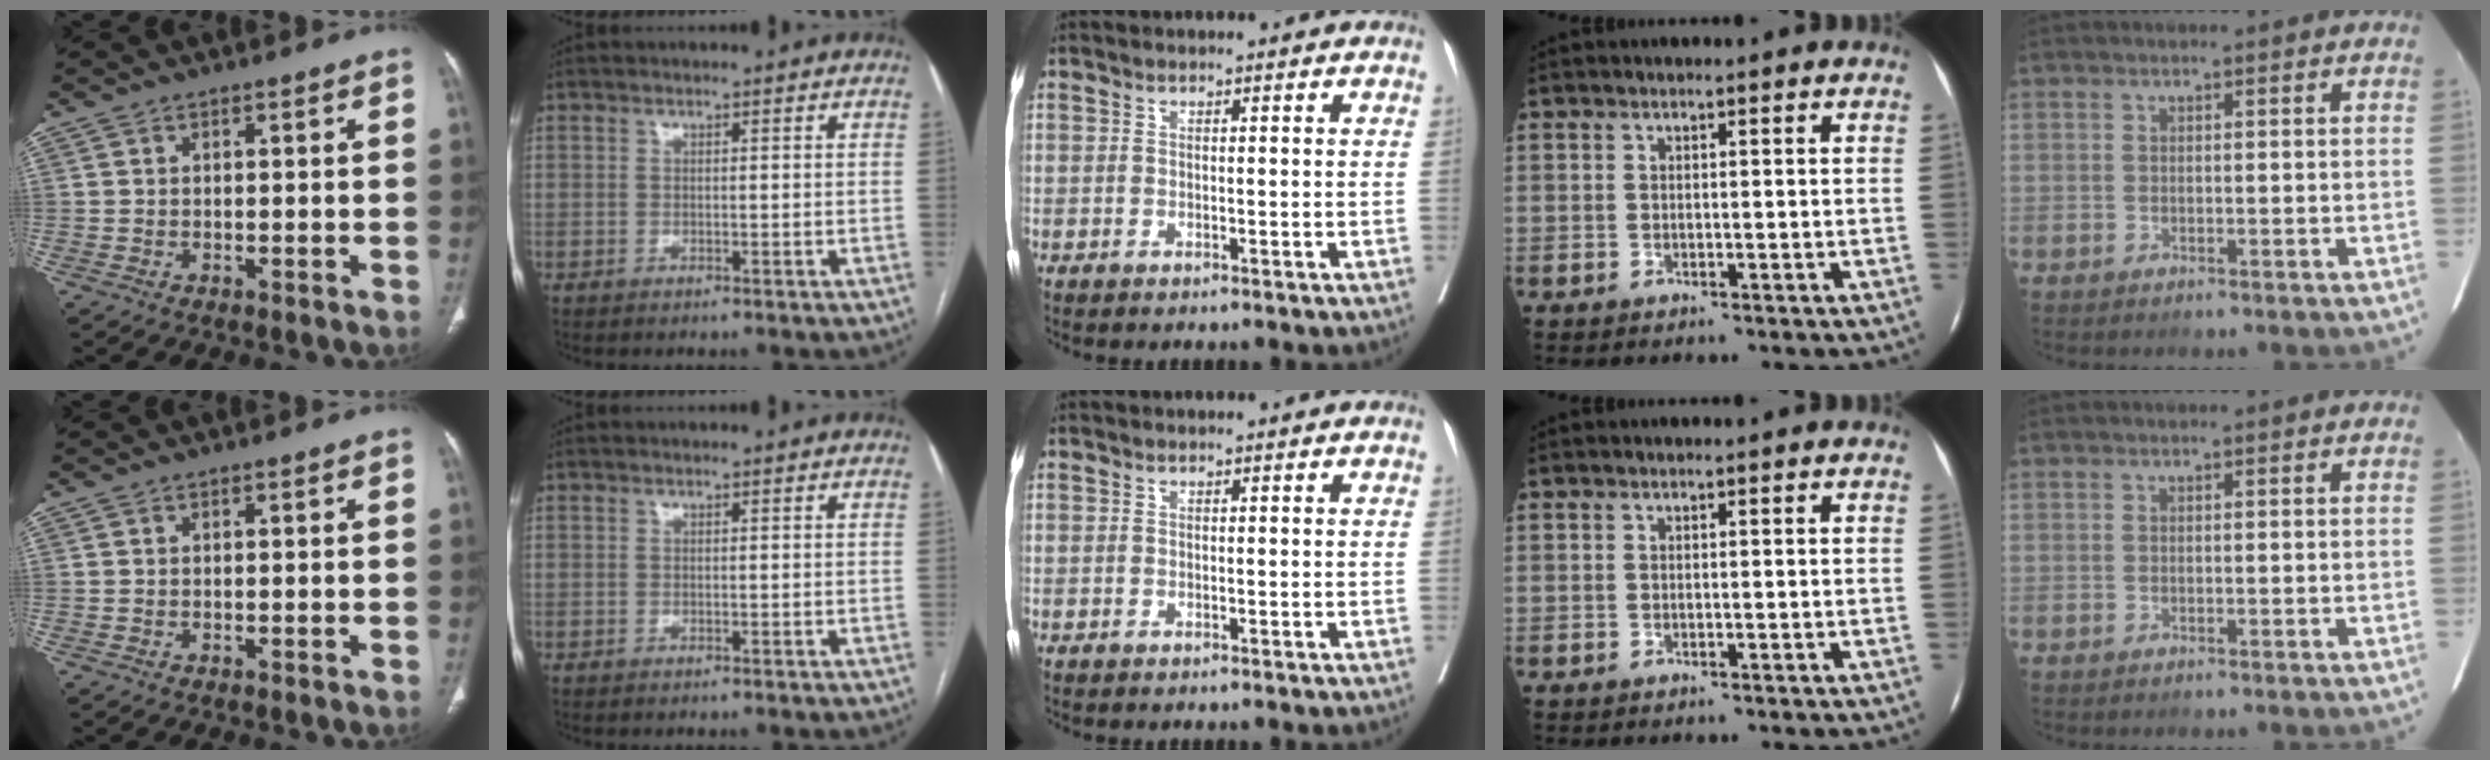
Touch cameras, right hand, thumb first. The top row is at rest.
{}